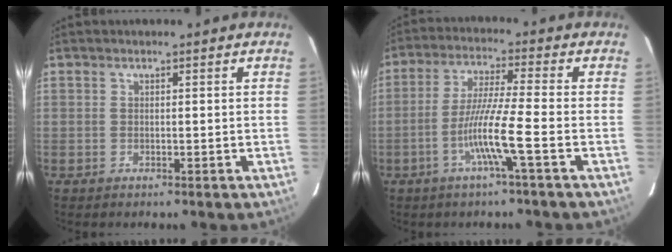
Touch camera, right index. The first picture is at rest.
{"total": 8.5, "force": [-3.1, -1.2, 7.8], "torque": [-0.149, -0.005, -0.064]}